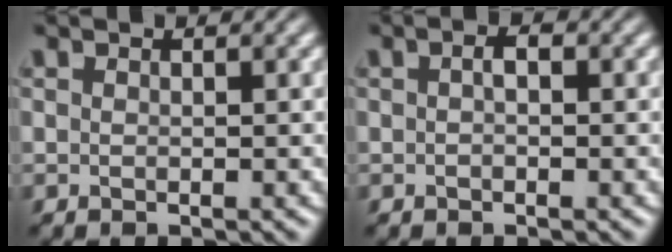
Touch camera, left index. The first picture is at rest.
{"total": 1.1, "force": [0.0, 0.5, 1.0], "torque": [-0.020, 0.002, -0.001]}